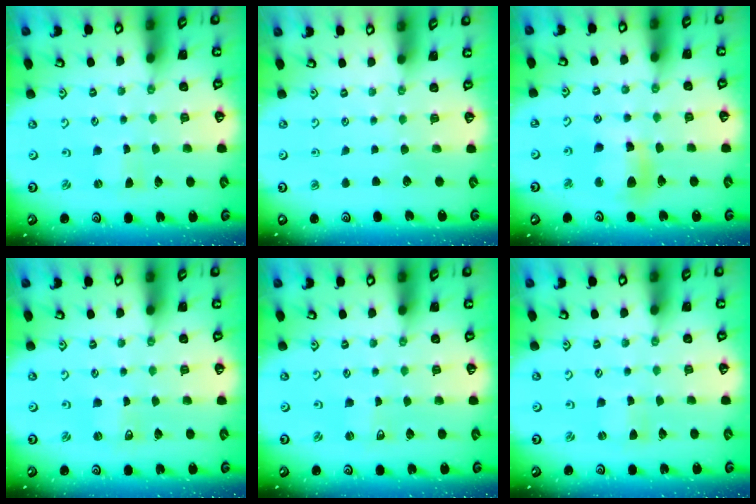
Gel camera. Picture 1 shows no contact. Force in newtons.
{"total": 0.0}
{"total": 11.4, "press": 11.3, "slide": 2.0}
{"total": 0.7, "press": 0.7, "slide": 0.0}
{"total": 0.8, "press": 0.7, "slide": 0.2}
{"total": 0.0}